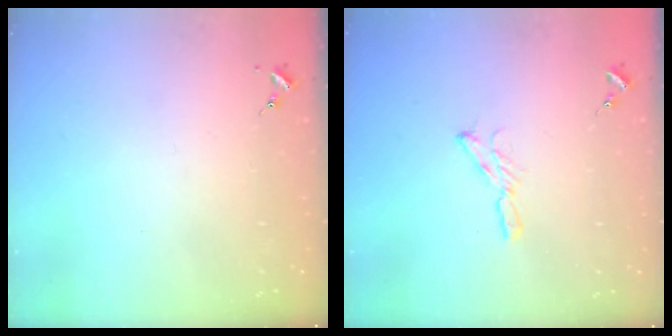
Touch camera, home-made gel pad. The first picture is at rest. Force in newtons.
{"total": 5.7, "press": 5.7, "slide": 0.1}